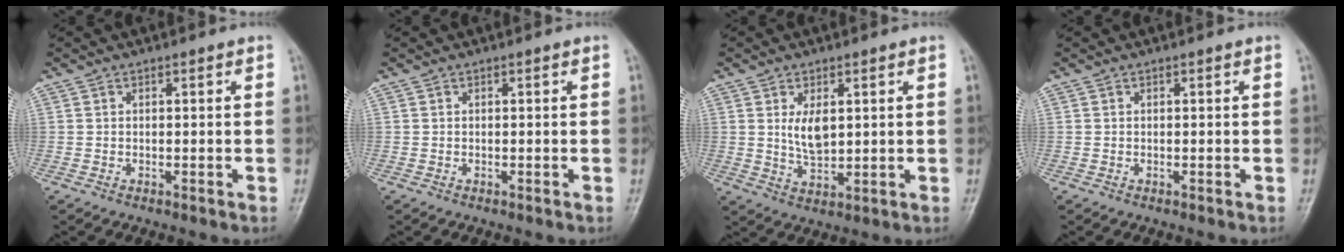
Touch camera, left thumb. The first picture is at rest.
{"total": 0.0}
{"total": 5.3, "force": [1.5, 2.7, 4.3], "torque": [-0.068, -0.017, 0.033]}
{"total": 0.0}